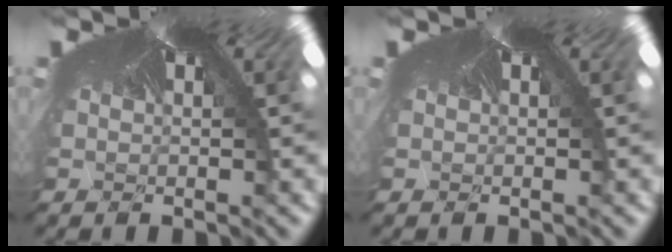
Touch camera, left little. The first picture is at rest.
{"total": 0.0}